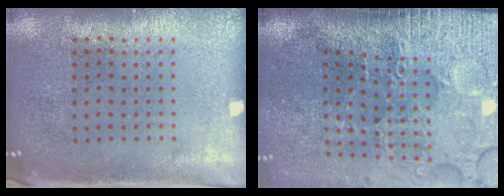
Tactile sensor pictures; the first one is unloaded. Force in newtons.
{"total": 5.2, "press": 4.1, "slide": 3.2}